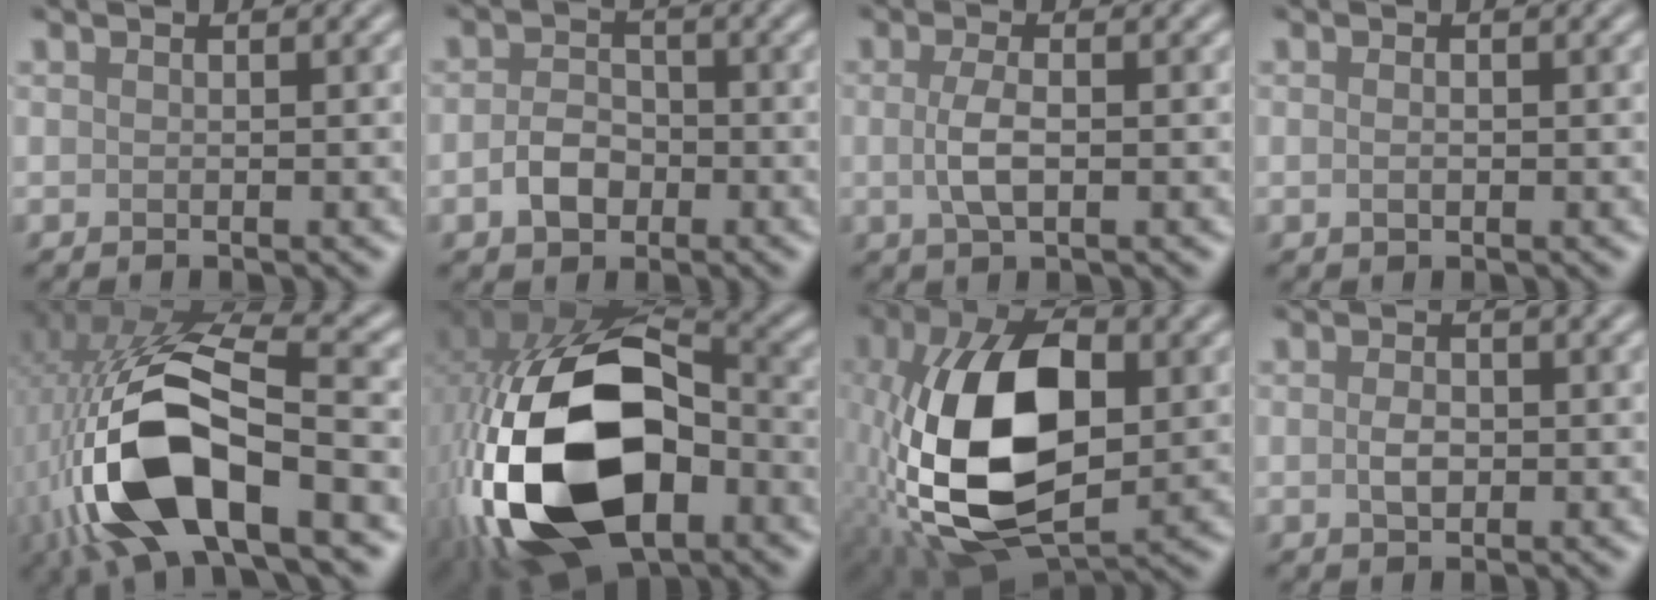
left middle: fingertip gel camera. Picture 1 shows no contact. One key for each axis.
{"total": 2.7, "fx": -1.0, "fy": 2.0, "fz": 1.4, "tx": -0.028, "ty": 0.006, "tz": -0.024}
{"total": 2.5, "fx": -0.1, "fy": 1.0, "fz": 2.3, "tx": -0.055, "ty": 0.001, "tz": -0.003}
{"total": 0.6, "fx": -0.1, "fy": 0.4, "fz": 0.5, "tx": -0.011, "ty": 0.000, "tz": -0.002}
{"total": 14.2, "fx": -3.4, "fy": 6.4, "fz": 12.2, "tx": -0.253, "ty": 0.001, "tz": -0.060}
{"total": 20.3, "fx": -4.7, "fy": 11.9, "fz": 15.7, "tx": -0.344, "ty": -0.052, "tz": -0.067}
{"total": 13.9, "fx": -1.3, "fy": 7.8, "fz": 11.4, "tx": -0.238, "ty": 0.005, "tz": -0.028}
{"total": 1.4, "fx": -0.1, "fy": 1.0, "fz": 1.1, "tx": -0.025, "ty": 0.003, "tz": -0.003}